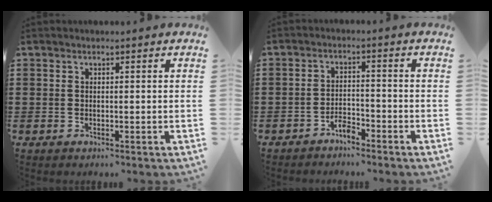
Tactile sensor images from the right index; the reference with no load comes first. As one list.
[{"total": 2.8, "force": [-2.5, 0.7, 1.0], "torque": [-0.023, 0.006, -0.049]}]